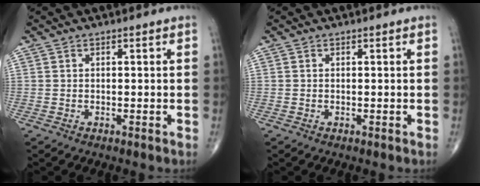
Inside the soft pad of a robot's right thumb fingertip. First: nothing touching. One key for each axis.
{"total": 0.0}